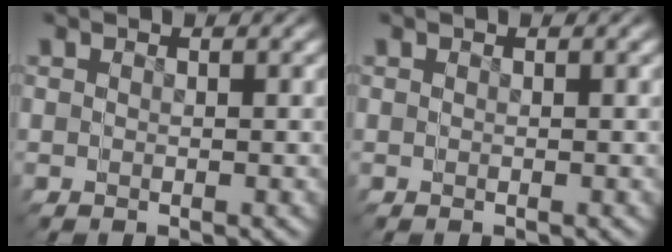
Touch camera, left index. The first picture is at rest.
{"total": 0.0}